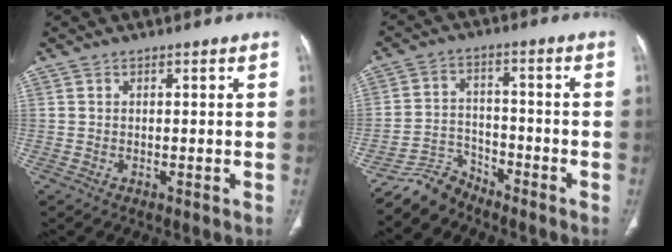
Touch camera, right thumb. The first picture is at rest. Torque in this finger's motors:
{"motor_torque": [0.14, 0.63, -0.17, -0.23, -0.01]}